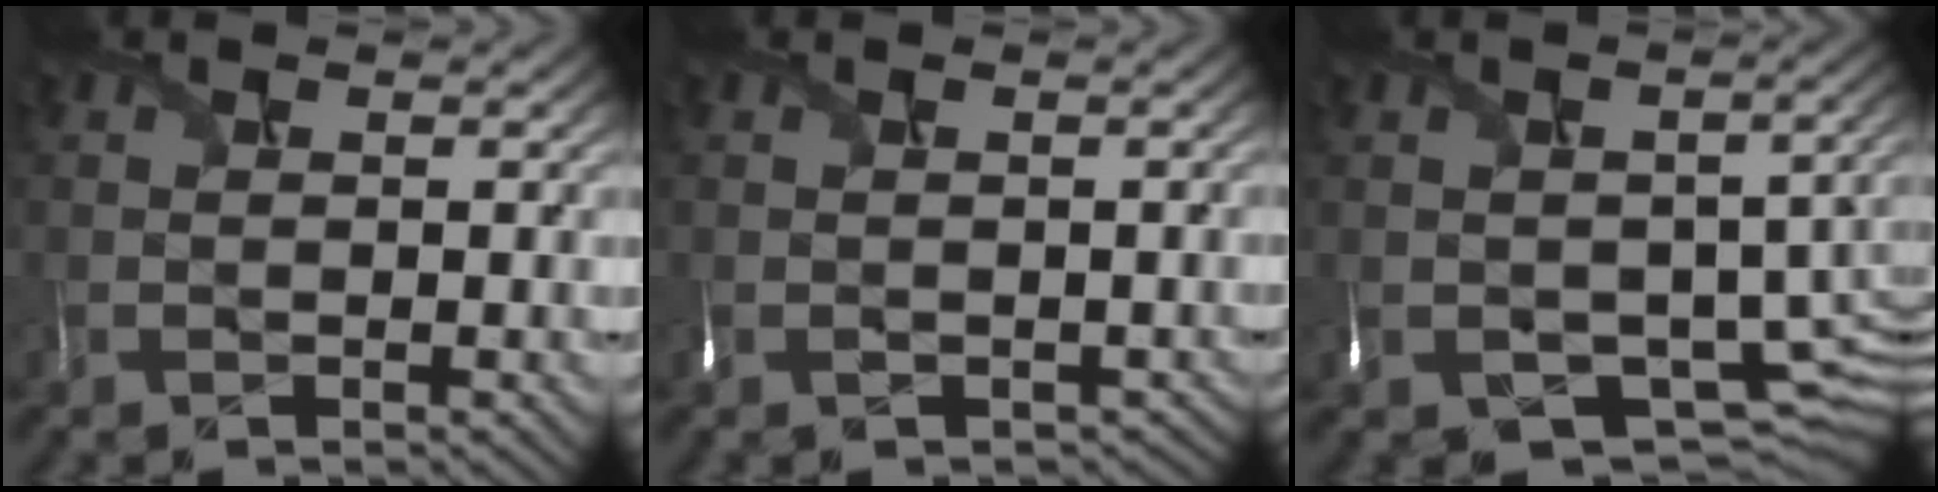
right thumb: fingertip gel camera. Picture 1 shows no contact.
{"total": 0.9, "force": [-0.5, 0.0, -0.8], "torque": [-0.001, -0.007, -0.003]}
{"total": 8.4, "force": [-3.2, 5.1, 5.9], "torque": [-0.108, -0.037, -0.034]}